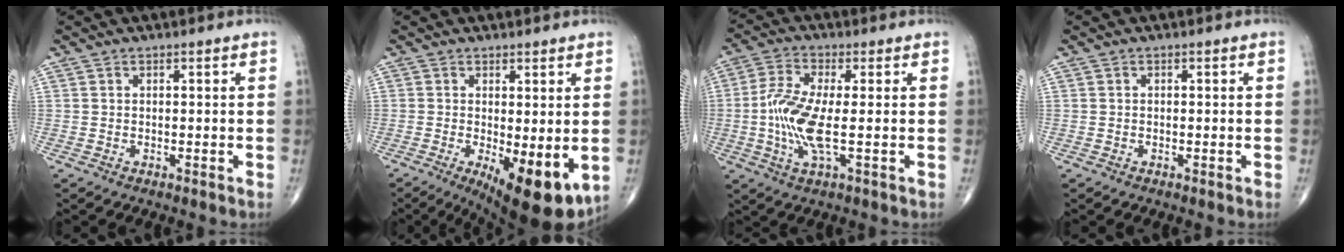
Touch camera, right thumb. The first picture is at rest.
{"total": 11.6, "force": [-2.9, 4.0, 10.5], "torque": [-0.145, -0.025, -0.030]}
{"total": 9.9, "force": [-1.0, 2.7, 9.5], "torque": [-0.221, -0.001, -0.026]}
{"total": 0.0}